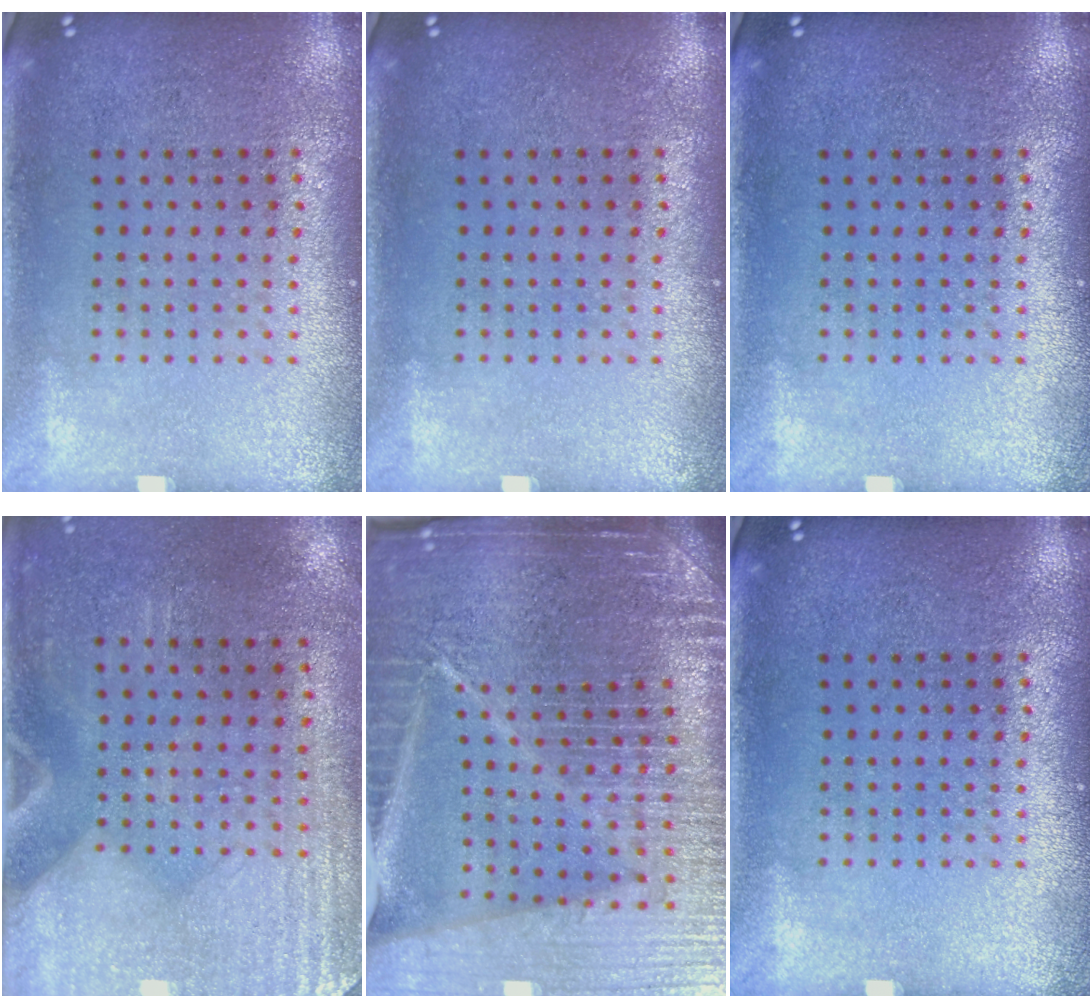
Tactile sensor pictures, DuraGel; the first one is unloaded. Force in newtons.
{"total": 0.0}
{"total": 0.0}
{"total": 3.0, "press": 2.6, "slide": 1.5}
{"total": 6.8, "press": 5.8, "slide": 3.5}
{"total": 0.0}